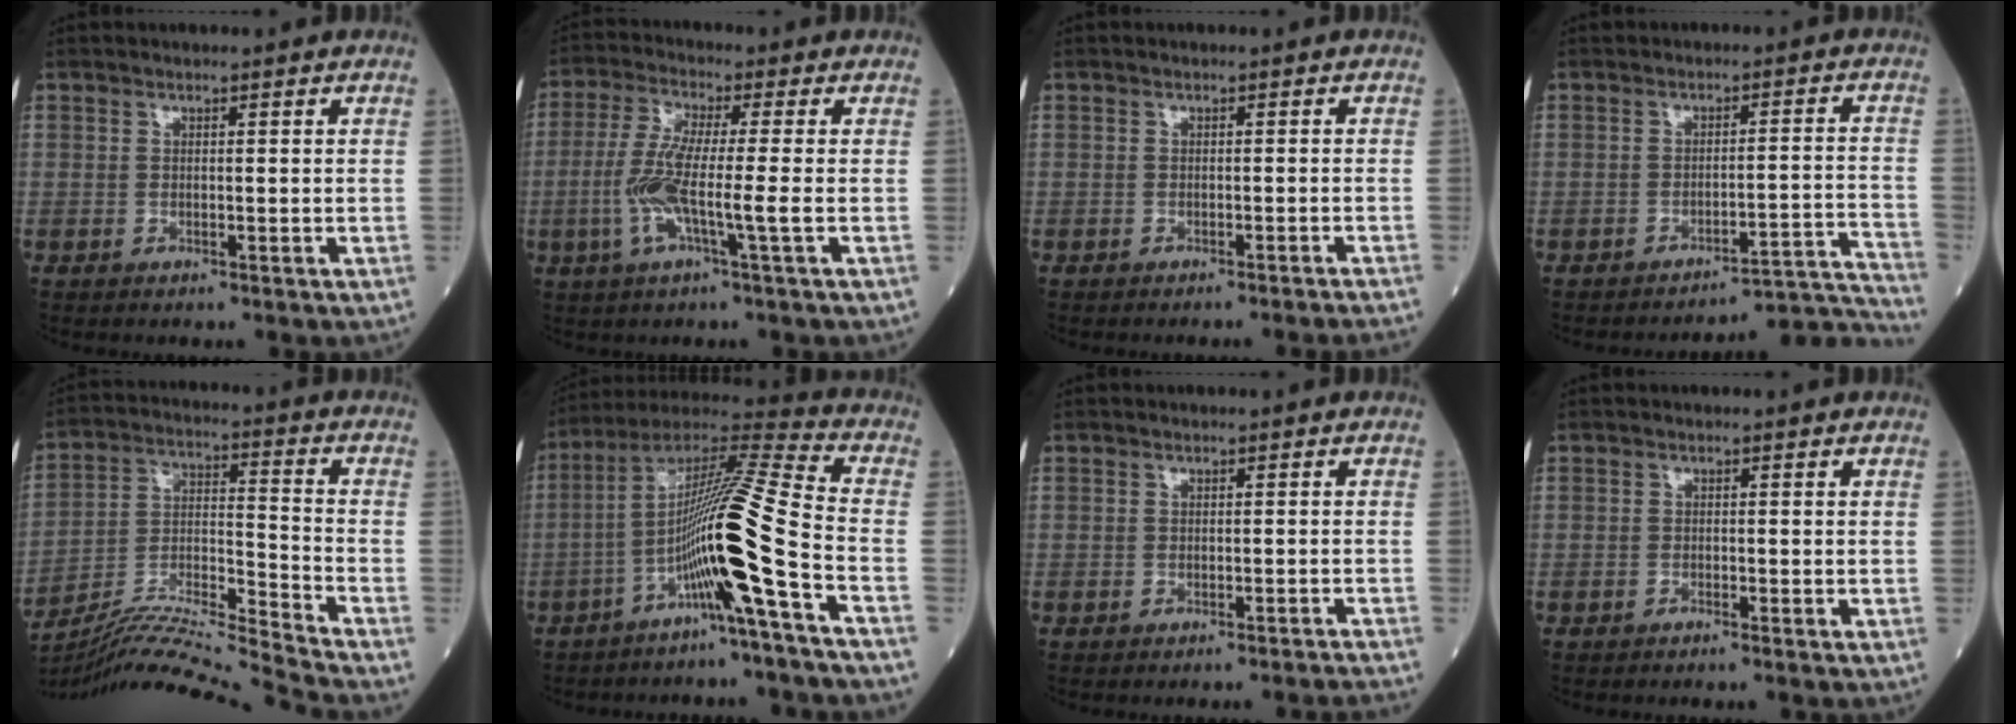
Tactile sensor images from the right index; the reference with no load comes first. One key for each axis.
{"total": 8.1, "fx": -1.8, "fy": -0.2, "fz": 7.9, "tx": -0.166, "ty": -0.004, "tz": -0.042}
{"total": 4.9, "fx": -4.5, "fy": -1.2, "fz": 1.4, "tx": -0.008, "ty": -0.012, "tz": -0.052}
{"total": 11.3, "fx": -11.2, "fy": -2.0, "fz": -0.2, "tx": 0.033, "ty": 0.019, "tz": -0.143}
{"total": 16.1, "fx": -15.3, "fy": -3.0, "fz": 4.2, "tx": -0.074, "ty": 0.011, "tz": -0.272}
{"total": 14.9, "fx": -5.2, "fy": -1.7, "fz": 13.8, "tx": -0.254, "ty": 0.008, "tz": -0.104}
{"total": 5.2, "fx": -4.9, "fy": -1.1, "fz": 1.1, "tx": -0.005, "ty": -0.013, "tz": -0.055}
{"total": 0.9, "fx": -0.8, "fy": -0.2, "fz": 0.4, "tx": -0.007, "ty": 0.002, "tz": -0.014}